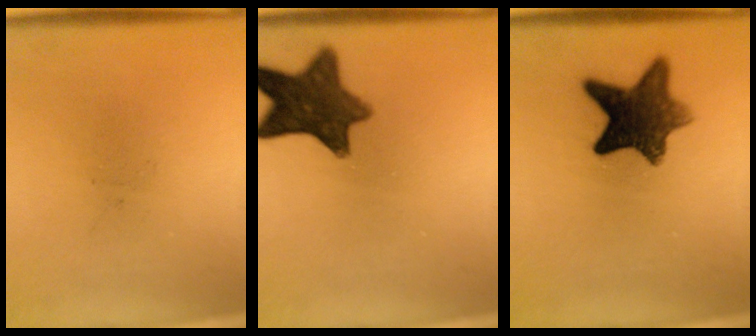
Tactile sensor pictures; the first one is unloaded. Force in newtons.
{"total": 10.7}
{"total": 10.4}